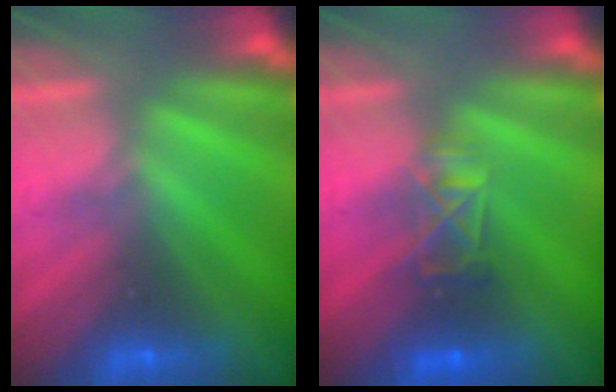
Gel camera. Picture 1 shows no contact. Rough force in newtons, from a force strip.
{"total": 2.9}